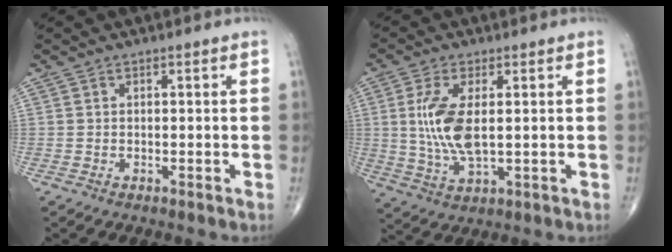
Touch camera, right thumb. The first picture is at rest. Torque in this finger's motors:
{"motor_torque": [0.48, 2.02, 1.13, 0.26, 0.42]}